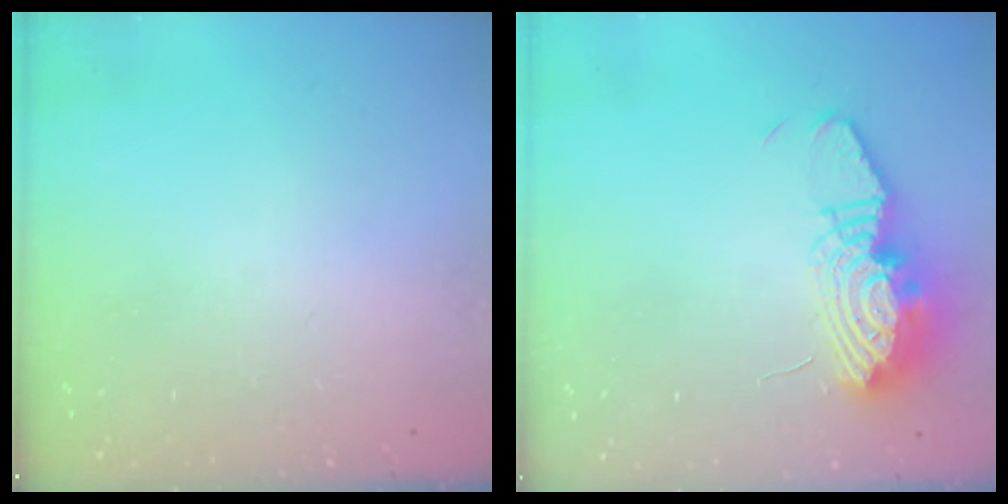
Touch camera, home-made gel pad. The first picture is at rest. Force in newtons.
{"total": 14.0, "press": 13.9, "slide": 1.4}